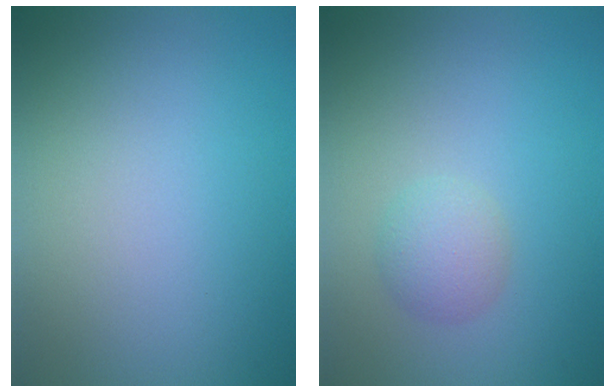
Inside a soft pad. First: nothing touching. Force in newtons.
{"total": 2.0, "press": 2.0, "slide": 0.1}